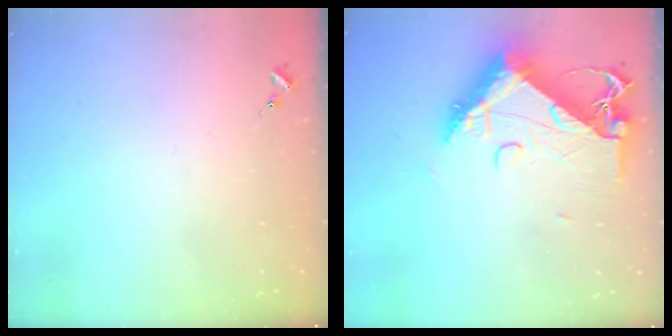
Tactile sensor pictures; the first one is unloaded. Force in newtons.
{"total": 15.2, "press": 15.1, "slide": 1.3}